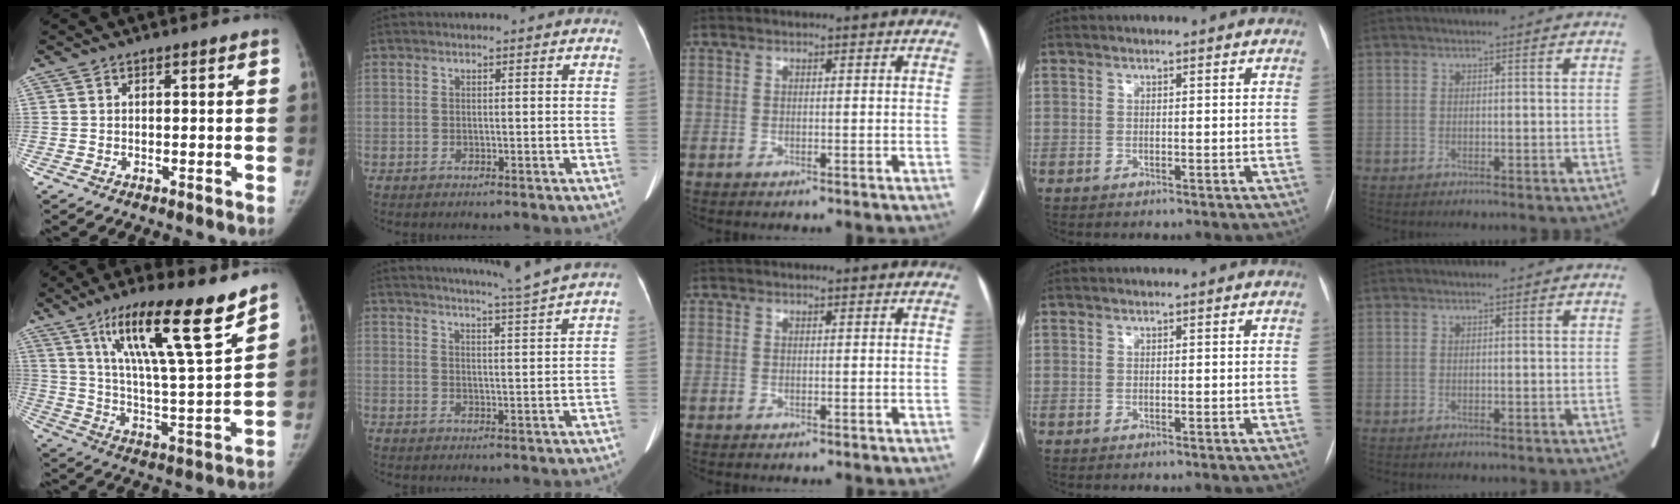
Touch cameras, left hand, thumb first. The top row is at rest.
{"thumb": {"total": 20.1, "force": [13.2, 2.4, 15.0], "torque": [-0.226, -0.066, 0.221]}, "index": {"total": 8.6, "force": [7.7, -2.5, 2.9], "torque": [-0.047, -0.022, 0.104]}, "middle": {"total": 1.9, "force": [-0.8, -1.5, -0.9], "torque": [0.013, -0.010, -0.013]}}